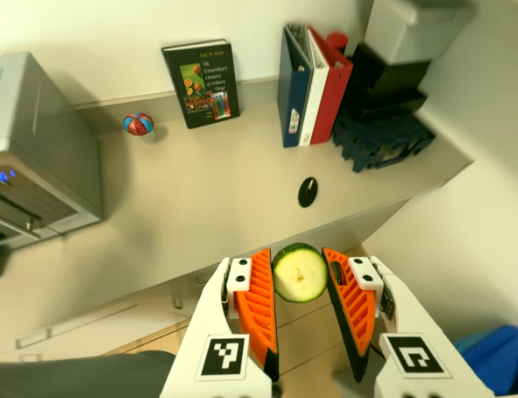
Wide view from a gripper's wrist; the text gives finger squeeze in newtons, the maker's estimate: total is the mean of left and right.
{"total": 6.0, "left": 5.9, "right": 6.2}